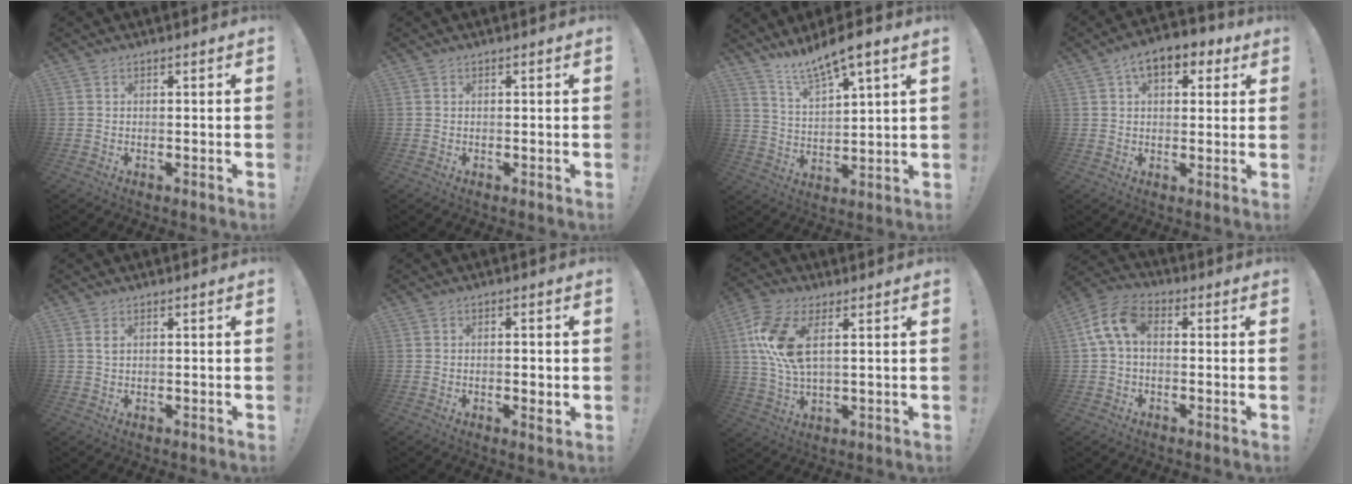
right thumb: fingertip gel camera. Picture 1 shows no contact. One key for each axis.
{"total": 0.0}
{"total": 9.2, "fx": 8.2, "fy": 0.6, "fz": 4.0, "tx": -0.072, "ty": -0.060, "tz": 0.141}
{"total": 8.9, "fx": 4.2, "fy": 5.1, "fz": 6.0, "tx": -0.076, "ty": -0.010, "tz": 0.071}
{"total": 1.4, "fx": 0.7, "fy": 0.6, "fz": 1.1, "tx": -0.019, "ty": 0.000, "tz": 0.010}
{"total": 2.4, "fx": -0.4, "fy": 0.8, "fz": 2.3, "tx": -0.021, "ty": 0.000, "tz": -0.008}
{"total": 12.4, "fx": 4.0, "fy": 5.7, "fz": 10.3, "tx": -0.207, "ty": -0.017, "tz": 0.075}
{"total": 9.6, "fx": 1.6, "fy": 5.6, "fz": 7.7, "tx": -0.162, "ty": 0.006, "tz": 0.034}